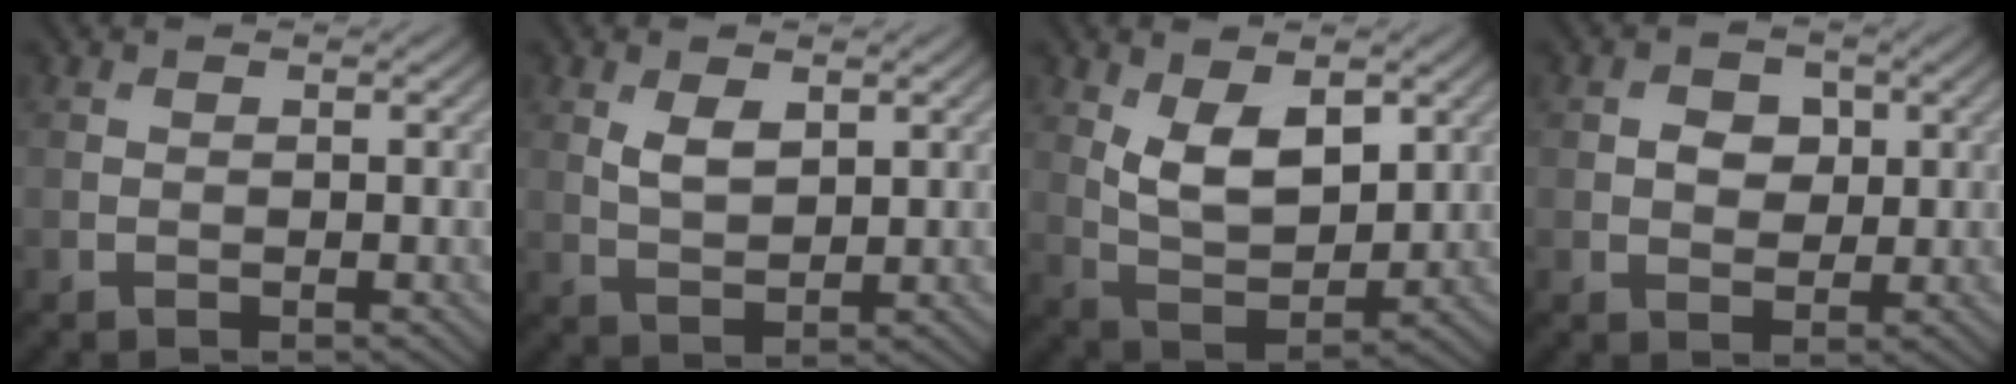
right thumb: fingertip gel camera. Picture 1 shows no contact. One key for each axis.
{"total": 3.1, "fx": 1.4, "fy": 1.7, "fz": 2.3, "tx": -0.052, "ty": -0.005, "tz": 0.032}
{"total": 7.8, "fx": 2.9, "fy": 4.1, "fz": 6.0, "tx": -0.116, "ty": -0.010, "tz": 0.058}
{"total": 3.0, "fx": 0.5, "fy": 2.5, "fz": 1.7, "tx": -0.034, "ty": 0.000, "tz": 0.001}